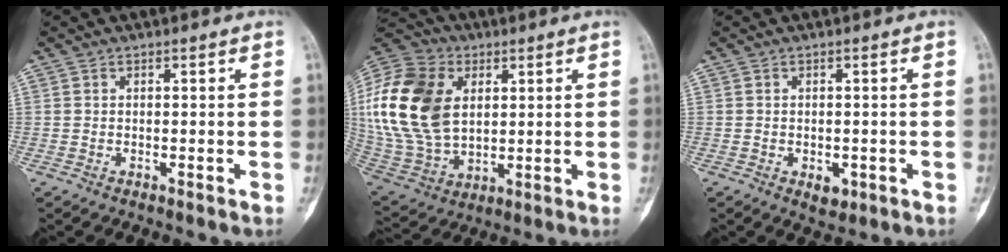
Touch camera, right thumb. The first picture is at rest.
{"total": 23.2, "force": [4.6, 16.0, 16.2], "torque": [-0.335, -0.009, 0.091]}
{"total": 2.8, "force": [-0.9, 1.8, 1.9], "torque": [-0.011, 0.001, -0.006]}